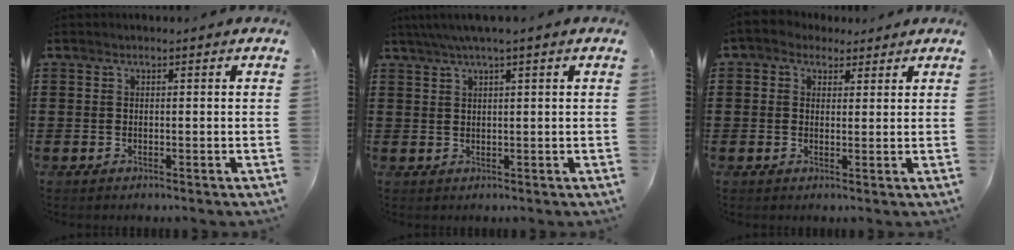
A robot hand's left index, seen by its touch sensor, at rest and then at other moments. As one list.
[{"total": 2.5, "force": [1.4, -0.1, 2.0], "torque": [-0.040, 0.002, 0.025]}, {"total": 2.2, "force": [1.3, 1.7, 0.5], "torque": [-0.019, 0.009, 0.022]}]